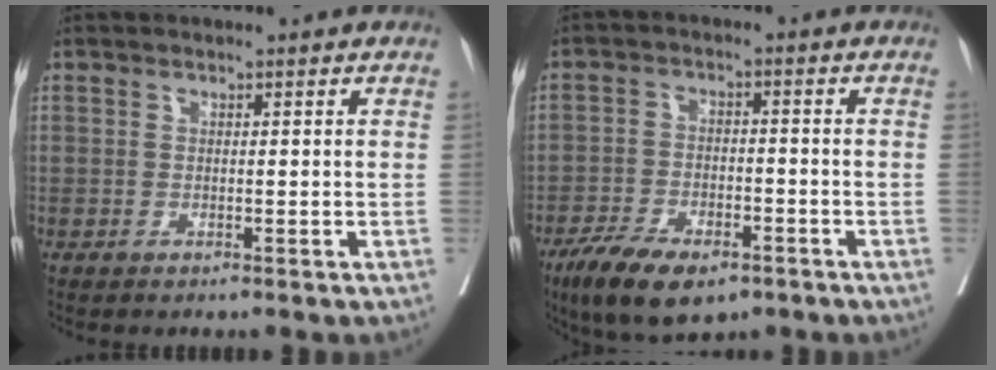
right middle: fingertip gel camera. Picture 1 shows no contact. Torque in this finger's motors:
{"motor_torque": [1.00, -1.14, 0.17, 0.06]}